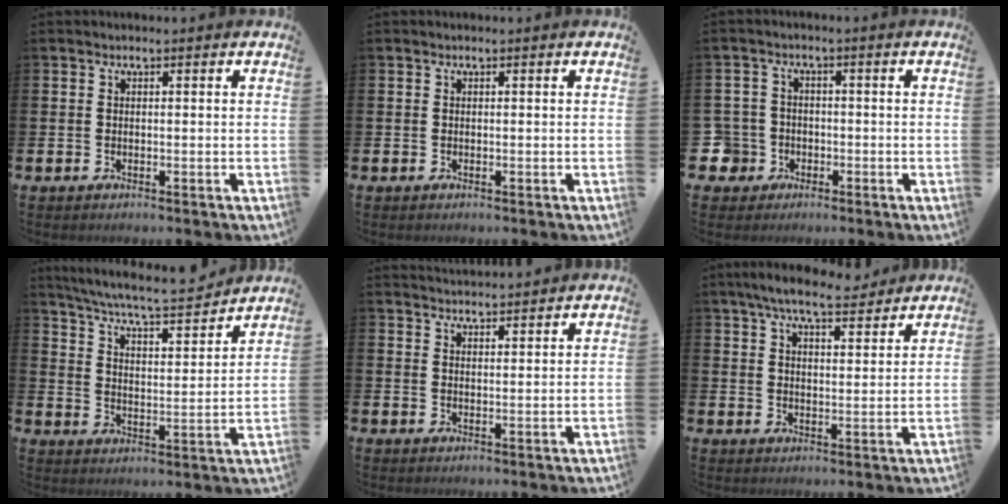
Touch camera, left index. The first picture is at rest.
{"total": 0.0}
{"total": 4.5, "force": [-2.0, 4.0, 0.5], "torque": [-0.042, 0.000, -0.041]}
{"total": 6.8, "force": [6.5, 0.2, 2.1], "torque": [-0.073, -0.051, 0.109]}
{"total": 3.1, "force": [3.1, 0.0, -0.1], "torque": [-0.004, -0.017, 0.056]}
{"total": 6.9, "force": [6.3, 1.3, 2.6], "torque": [-0.058, -0.023, 0.111]}